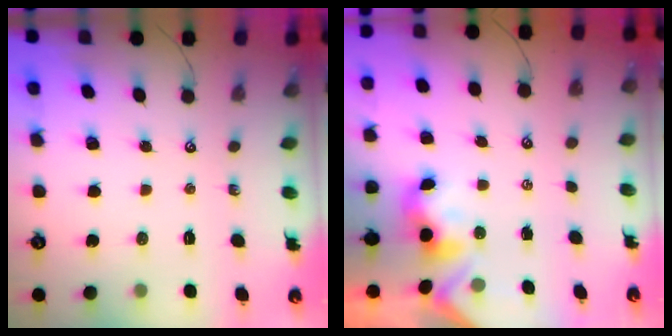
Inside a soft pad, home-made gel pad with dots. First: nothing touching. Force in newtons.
{"total": 1.0, "press": 0.9, "slide": 0.5}